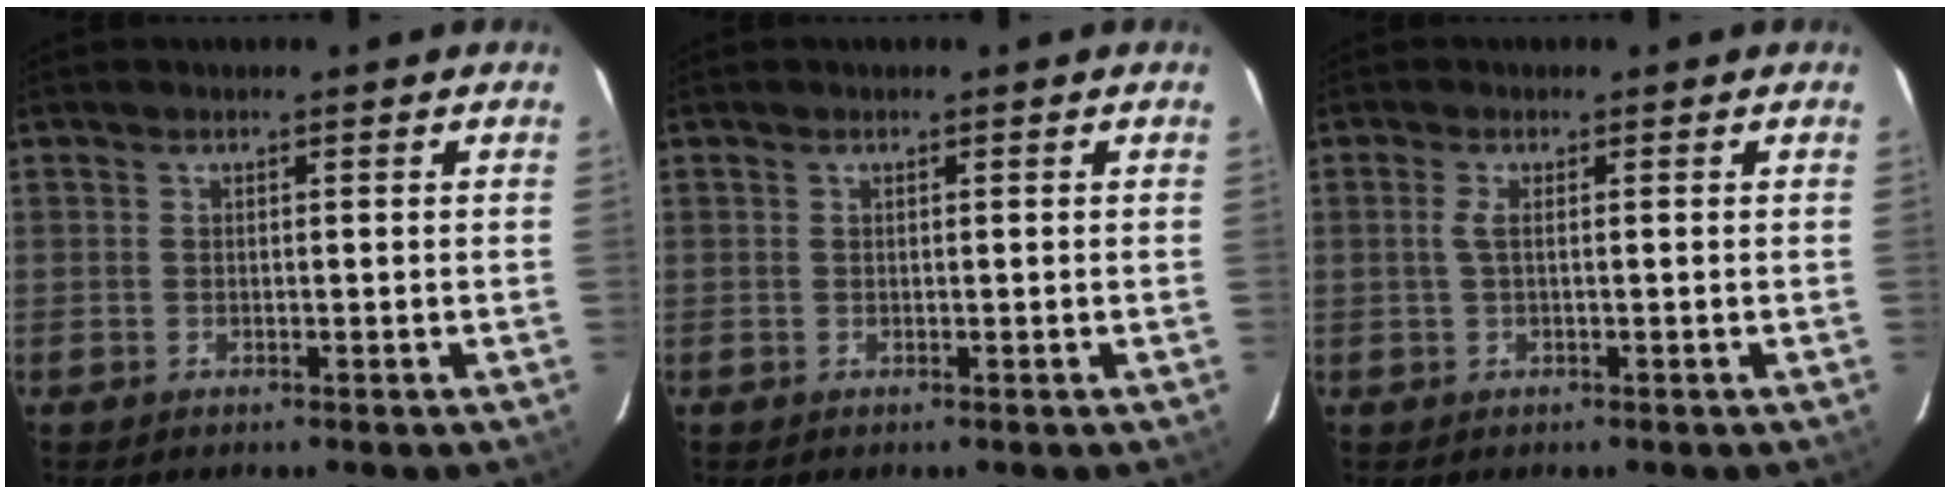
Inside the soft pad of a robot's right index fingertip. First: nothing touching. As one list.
[{"total": 0.6, "force": [0.0, -0.5, -0.4], "torque": [0.004, 0.001, 0.000]}, {"total": 1.7, "force": [0.0, 0.0, 1.7], "torque": [-0.036, 0.001, -0.003]}]